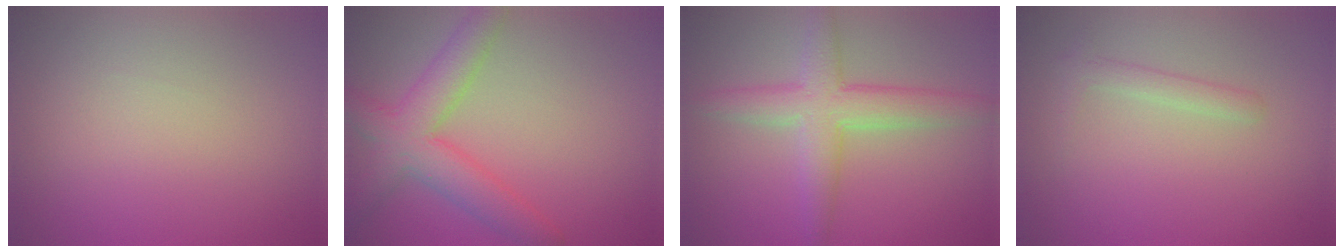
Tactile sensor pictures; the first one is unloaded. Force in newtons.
{"total": 5.7, "press": 5.7, "slide": 0.2}
{"total": 4.6, "press": 4.6, "slide": 0.2}
{"total": 1.3, "press": 1.3, "slide": 0.1}